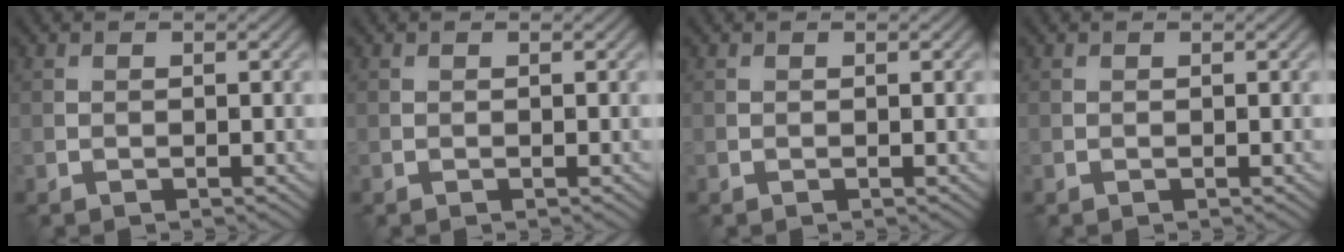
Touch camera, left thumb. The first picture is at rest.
{"total": 0.0}
{"total": 0.0}
{"total": 0.0}